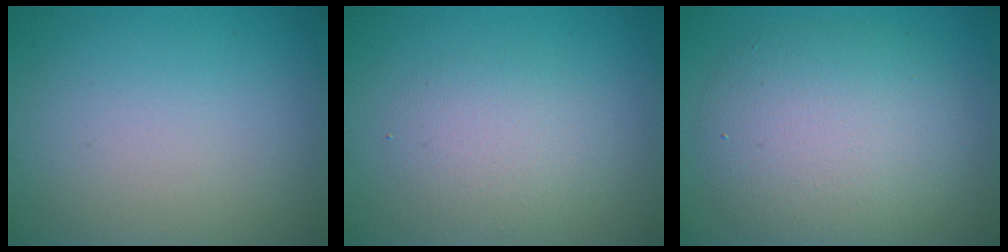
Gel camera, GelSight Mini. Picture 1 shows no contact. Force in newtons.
{"total": 2.8, "press": 2.8, "slide": 0.2}
{"total": 6.6, "press": 6.6, "slide": 0.4}